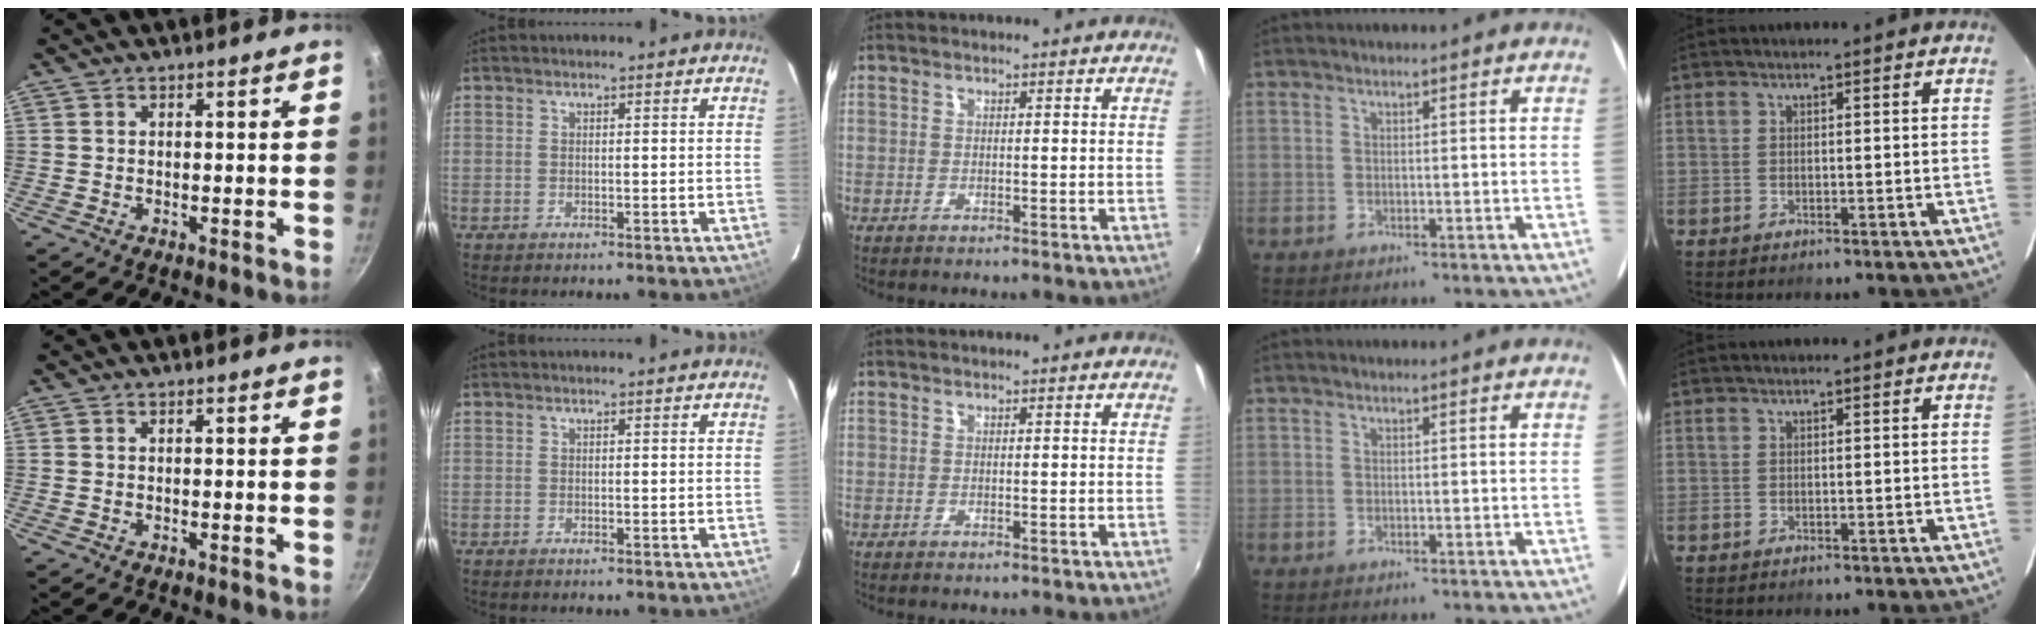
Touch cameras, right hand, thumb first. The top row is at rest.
{}